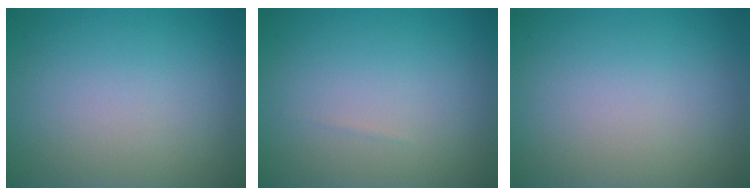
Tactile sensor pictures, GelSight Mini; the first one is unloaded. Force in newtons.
{"total": 0.0}
{"total": 0.0}